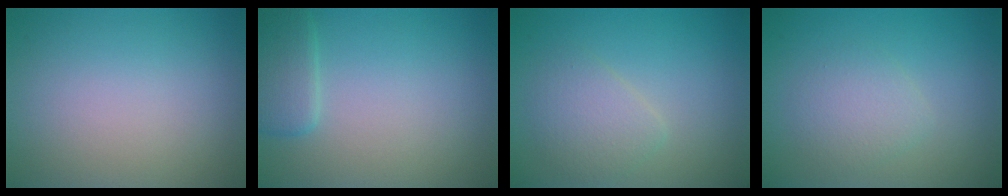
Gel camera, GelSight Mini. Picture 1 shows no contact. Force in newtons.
{"total": 2.5, "press": 2.5, "slide": 0.2}
{"total": 2.6, "press": 2.6, "slide": 0.0}
{"total": 2.3, "press": 2.3, "slide": 0.1}